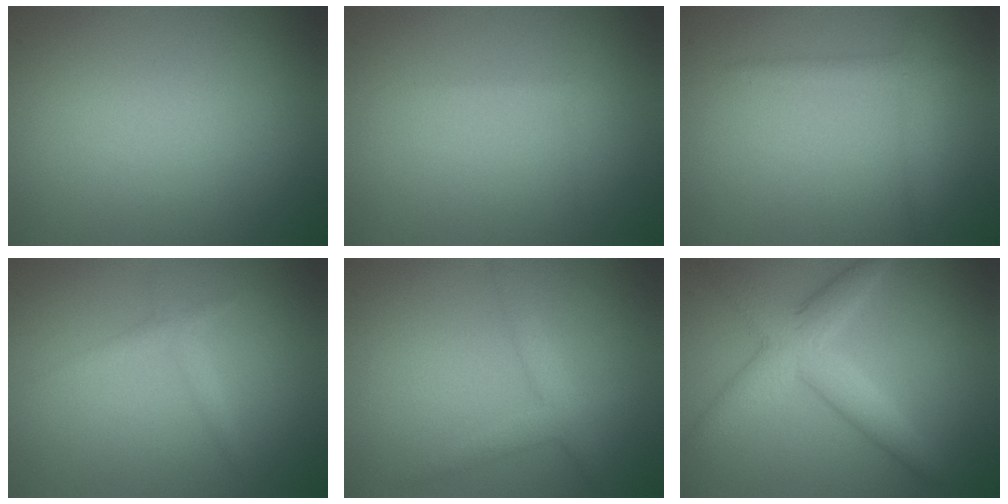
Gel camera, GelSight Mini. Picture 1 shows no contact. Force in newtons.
{"total": 0.5, "press": 0.5, "slide": 0.1}
{"total": 1.7, "press": 1.7, "slide": 0.1}
{"total": 1.3, "press": 1.3, "slide": 0.1}
{"total": 2.4, "press": 2.4, "slide": 0.1}
{"total": 5.2, "press": 5.1, "slide": 0.3}